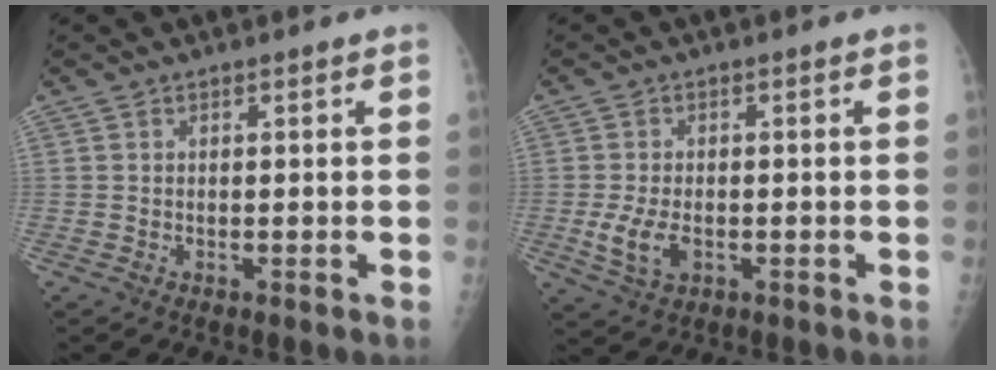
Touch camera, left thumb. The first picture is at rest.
{"total": 5.5, "force": [-1.6, 3.3, 4.1], "torque": [-0.085, 0.001, -0.024]}